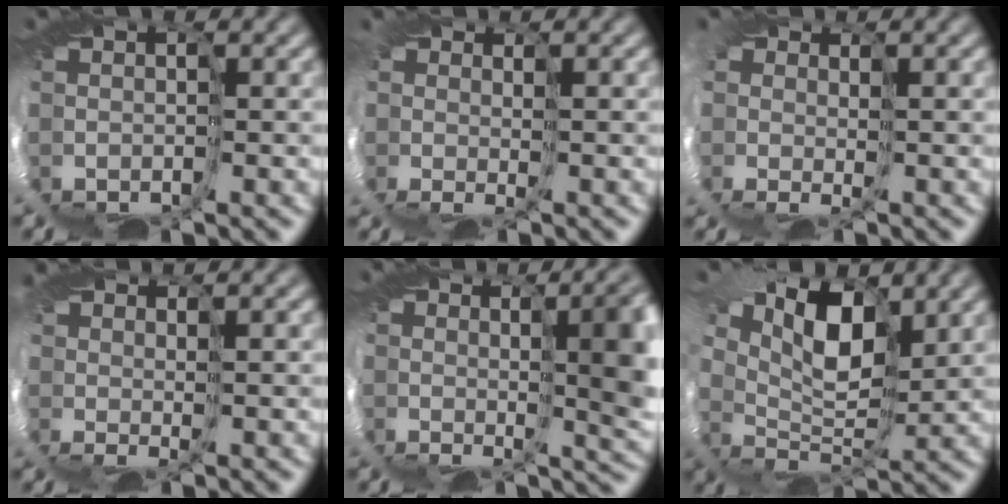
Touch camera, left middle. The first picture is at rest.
{"total": 1.3, "force": [0.5, 0.8, 0.9], "torque": [-0.020, 0.004, 0.007]}
{"total": 3.3, "force": [0.4, 2.4, 2.2], "torque": [-0.032, 0.001, 0.002]}
{"total": 1.7, "force": [1.5, -0.7, 0.5], "torque": [-0.008, 0.003, 0.025]}
{"total": 8.4, "force": [1.3, 3.0, 7.8], "torque": [-0.109, -0.006, 0.029]}
{"total": 6.8, "force": [4.3, 3.2, 4.1], "torque": [-0.084, 0.017, 0.060]}